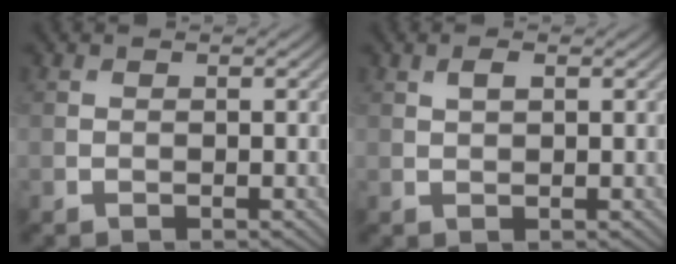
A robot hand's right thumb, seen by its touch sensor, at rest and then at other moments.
{"total": 1.3, "force": [0.6, 0.6, 1.1], "torque": [-0.024, 0.002, 0.013]}